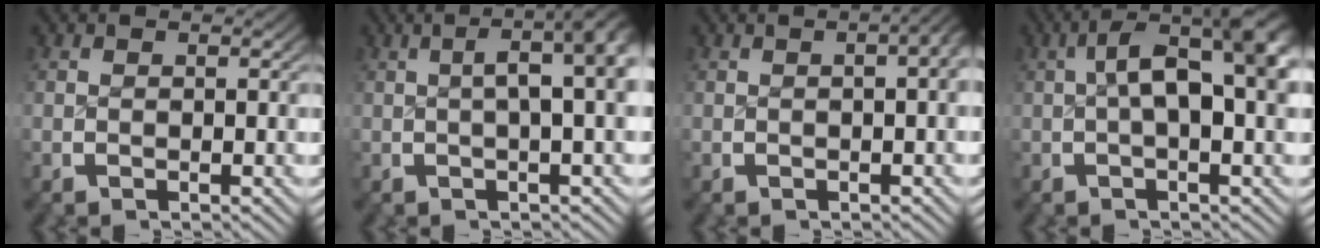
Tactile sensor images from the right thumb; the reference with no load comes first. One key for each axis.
{"total": 6.9, "fx": 1.3, "fy": 2.7, "fz": 6.2, "tx": -0.071, "ty": 0.026, "tz": 0.010}
{"total": 5.3, "fx": 1.0, "fy": 2.4, "fz": 4.6, "tx": -0.039, "ty": 0.029, "tz": 0.000}
{"total": 8.3, "fx": 1.0, "fy": 3.6, "fz": 7.4, "tx": -0.109, "ty": -0.002, "tz": 0.014}